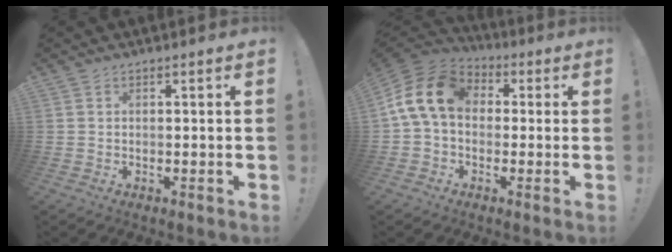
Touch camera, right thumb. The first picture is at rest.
{"total": 14.8, "force": [2.3, 10.7, 10.0], "torque": [-0.187, 0.020, 0.047]}